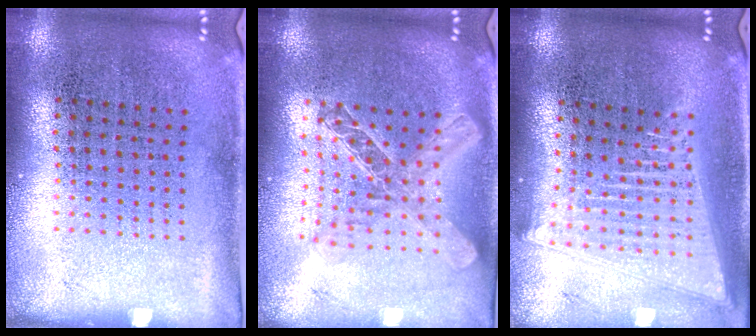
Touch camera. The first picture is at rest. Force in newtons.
{"total": 2.1, "press": 1.7, "slide": 1.1}
{"total": 2.1, "press": 1.8, "slide": 1.0}